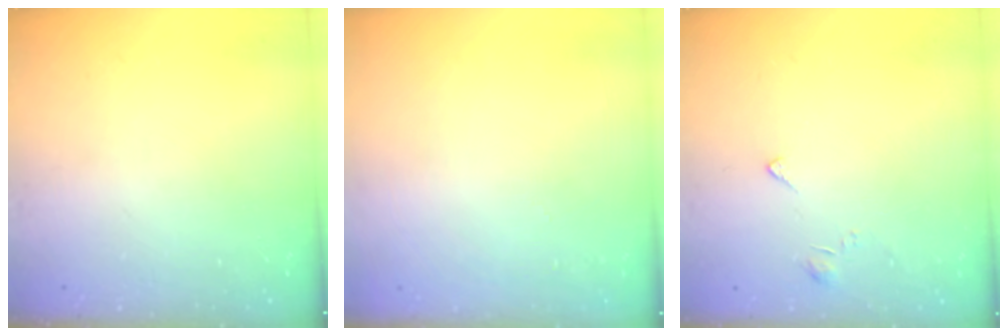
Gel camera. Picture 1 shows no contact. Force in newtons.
{"total": 2.0, "press": 2.0, "slide": 0.1}
{"total": 2.7, "press": 2.6, "slide": 0.5}